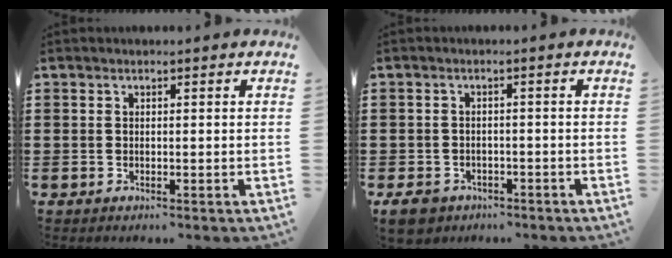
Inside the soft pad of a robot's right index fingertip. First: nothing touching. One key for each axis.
{"total": 2.9, "fx": -2.6, "fy": 1.3, "fz": 0.5, "tx": -0.021, "ty": 0.004, "tz": -0.056}